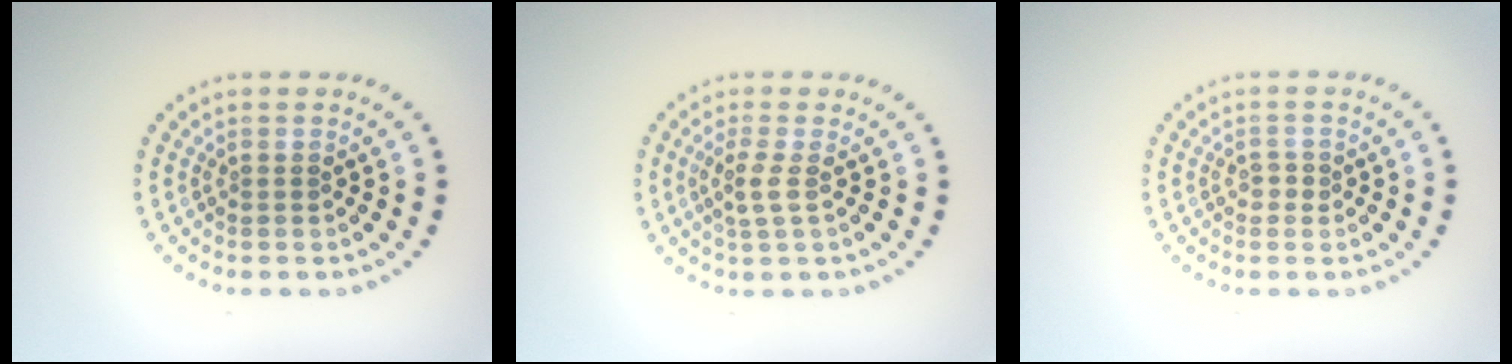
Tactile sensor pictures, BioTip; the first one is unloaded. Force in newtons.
{"total": 1.8, "press": 1.6, "slide": 0.8}
{"total": 1.0, "press": 1.0, "slide": 0.3}